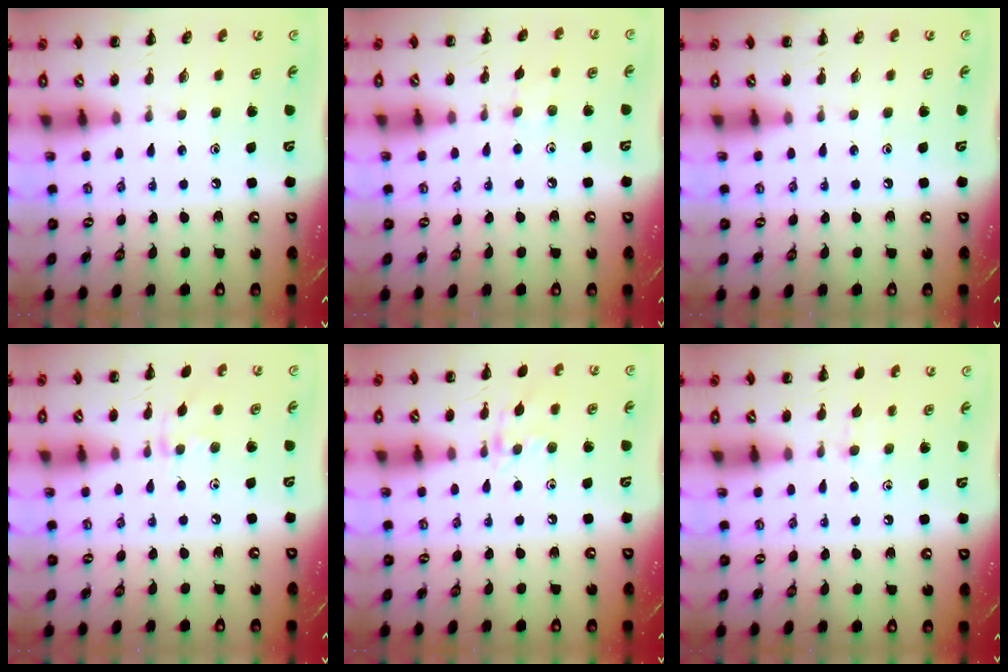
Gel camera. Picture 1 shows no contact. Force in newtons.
{"total": 5.9, "press": 5.6, "slide": 2.0}
{"total": 0.0}
{"total": 4.9, "press": 4.7, "slide": 1.3}
{"total": 7.8, "press": 7.7, "slide": 1.3}
{"total": 5.6, "press": 5.4, "slide": 1.6}